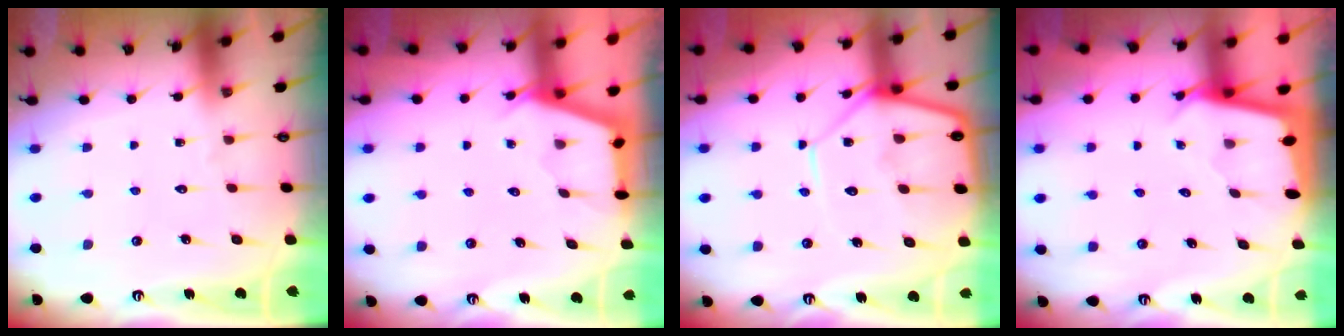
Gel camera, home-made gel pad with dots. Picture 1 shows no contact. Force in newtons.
{"total": 2.9, "press": 2.8, "slide": 0.3}
{"total": 12.0, "press": 11.9, "slide": 1.0}
{"total": 2.5, "press": 2.5, "slide": 0.1}